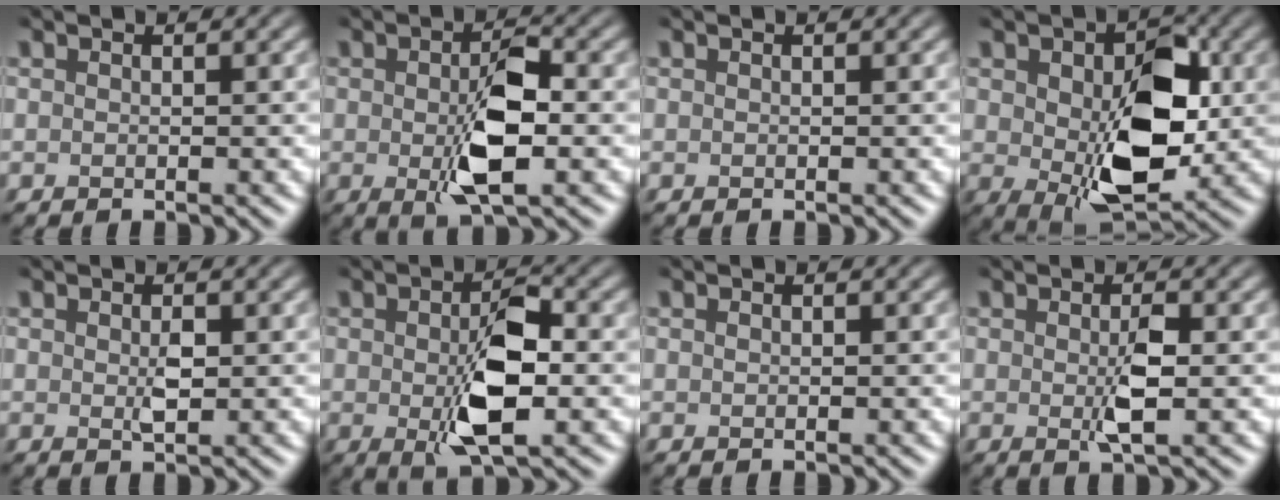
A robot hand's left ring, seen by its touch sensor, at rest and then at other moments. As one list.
[{"total": 5.7, "force": [-1.0, 2.4, 5.1], "torque": [-0.095, -0.002, -0.016]}, {"total": 0.0}, {"total": 9.6, "force": [-0.3, 5.8, 7.7], "torque": [-0.124, -0.008, 0.001]}, {"total": 1.3, "force": [-0.1, 0.6, 1.2], "torque": [-0.028, -0.003, 0.001]}, {"total": 6.3, "force": [-1.0, 2.8, 5.5], "torque": [-0.102, -0.004, -0.017]}, {"total": 0.0}, {"total": 2.4, "force": [-0.4, 0.5, 2.3], "torque": [-0.047, -0.002, -0.009]}]